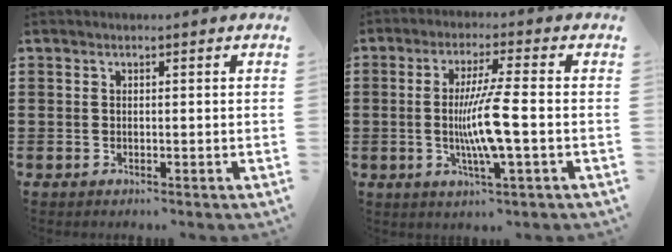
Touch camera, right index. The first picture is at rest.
{"total": 8.2, "force": [-1.3, 0.2, 8.0], "torque": [-0.158, -0.017, -0.032]}